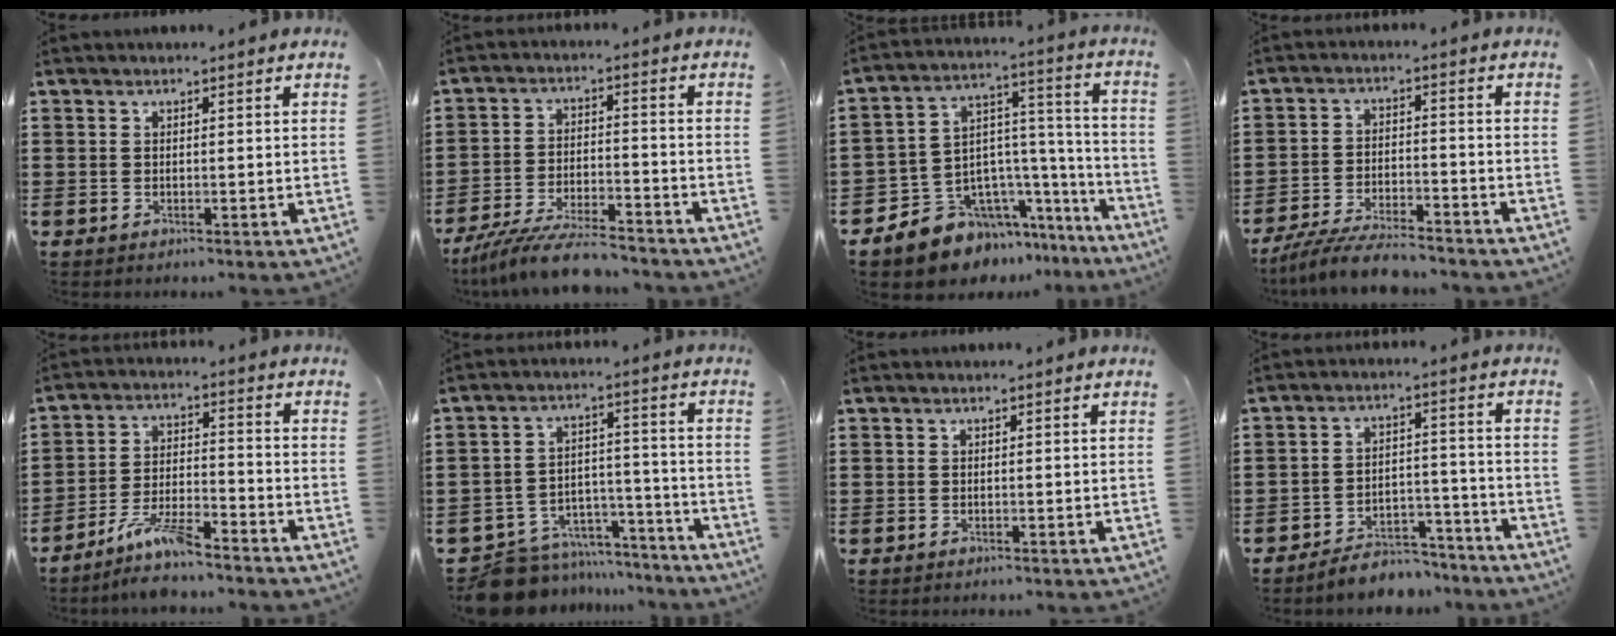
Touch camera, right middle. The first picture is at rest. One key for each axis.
{"total": 8.4, "fx": -7.6, "fy": 0.8, "fz": 3.5, "tx": -0.070, "ty": 0.005, "tz": -0.144}
{"total": 9.7, "fx": -7.7, "fy": 5.7, "fz": 1.2, "tx": -0.049, "ty": 0.000, "tz": -0.143}
{"total": 6.7, "fx": -6.2, "fy": 0.7, "fz": 2.3, "tx": -0.045, "ty": 0.001, "tz": -0.118}
{"total": 7.4, "fx": -6.1, "fy": 1.3, "fz": 4.0, "tx": -0.088, "ty": -0.003, "tz": -0.119}
{"total": 9.2, "fx": -8.6, "fy": 2.9, "fz": 1.5, "tx": -0.039, "ty": 0.027, "tz": -0.167}
{"total": 0.0}
{"total": 5.2, "fx": -5.1, "fy": 1.0, "fz": 0.3, "tx": -0.004, "ty": 0.015, "tz": -0.104}